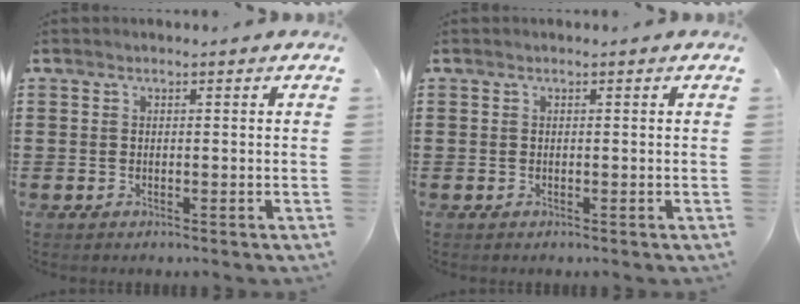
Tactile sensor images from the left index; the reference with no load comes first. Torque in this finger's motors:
{"motor_torque": [0.00, 0.00, 0.00, 0.00]}